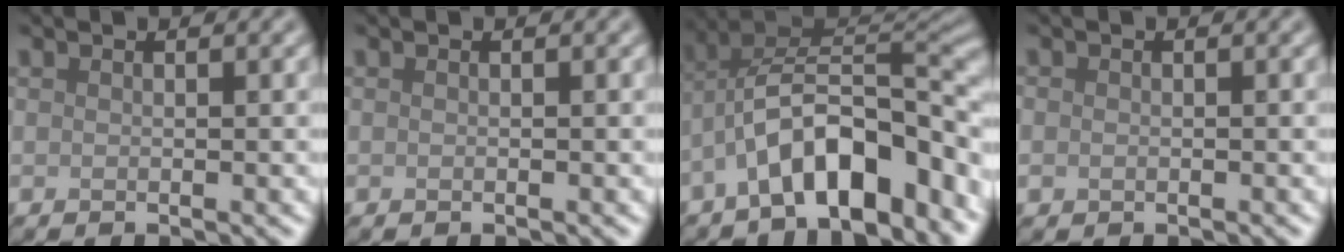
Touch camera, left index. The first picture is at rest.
{"total": 0.0}
{"total": 10.4, "force": [-4.4, 4.7, 8.1], "torque": [-0.113, 0.019, -0.080]}
{"total": 1.0, "force": [-0.3, 0.9, 0.2], "torque": [0.000, -0.006, -0.006]}